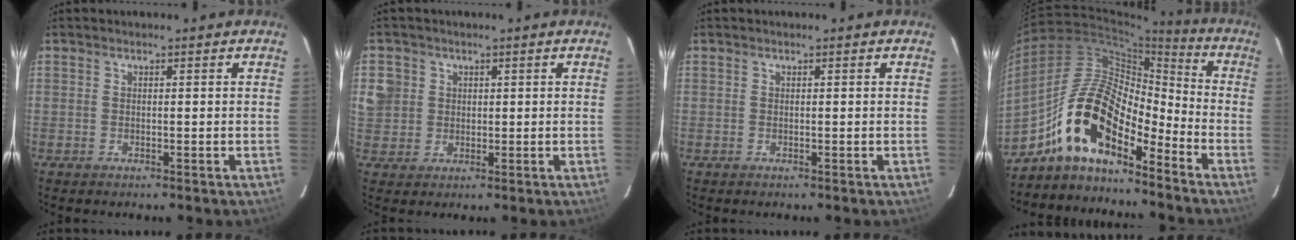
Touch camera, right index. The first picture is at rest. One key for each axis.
{"total": 5.8, "fx": 1.0, "fy": 5.6, "fz": 1.3, "tx": -0.020, "ty": 0.029, "tz": 0.025}
{"total": 0.0}
{"total": 15.5, "fx": -10.9, "fy": 5.4, "fz": 9.7, "tx": -0.177, "ty": 0.014, "tz": -0.217}